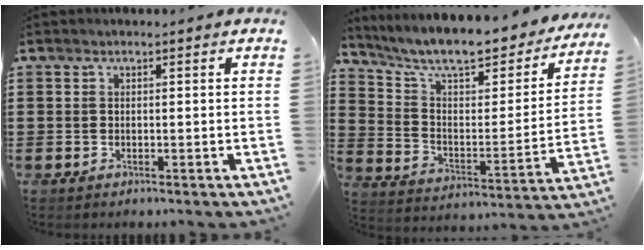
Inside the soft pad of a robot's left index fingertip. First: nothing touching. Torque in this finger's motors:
{"motor_torque": [2.02, -0.12, 0.44, 0.21]}